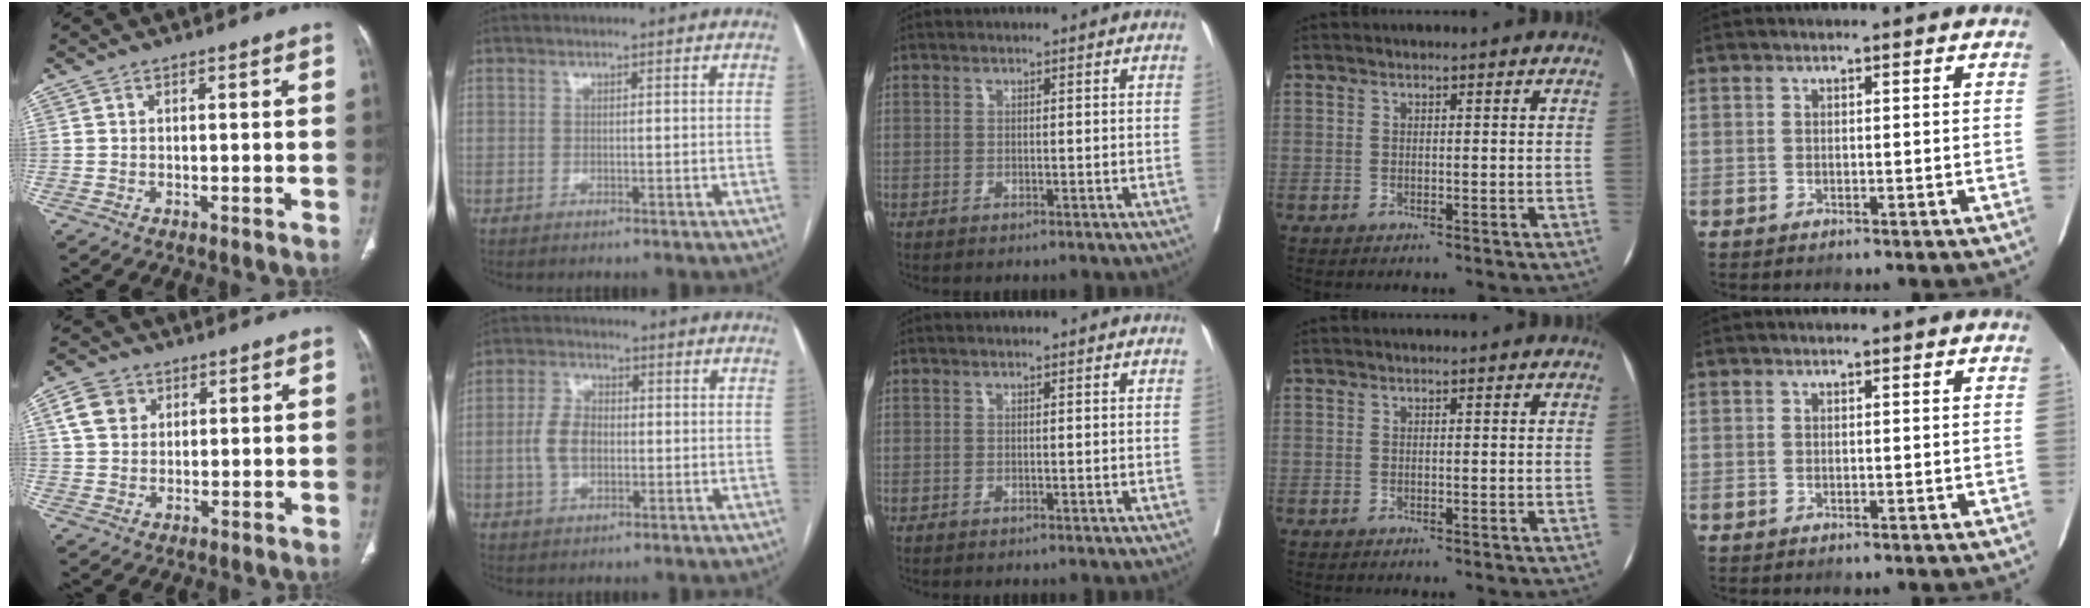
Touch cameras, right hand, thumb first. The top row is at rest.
{"thumb": {"total": 6.0, "force": [2.2, 4.9, 2.7], "torque": [-0.030, 0.001, 0.039]}, "index": {"total": 6.1, "force": [-0.6, 3.9, 4.7], "torque": [-0.106, 0.014, -0.010]}}